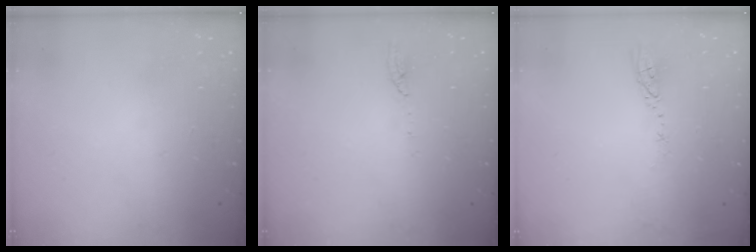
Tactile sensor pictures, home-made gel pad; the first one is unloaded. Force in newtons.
{"total": 3.5, "press": 3.5, "slide": 0.3}
{"total": 3.7, "press": 3.6, "slide": 0.3}